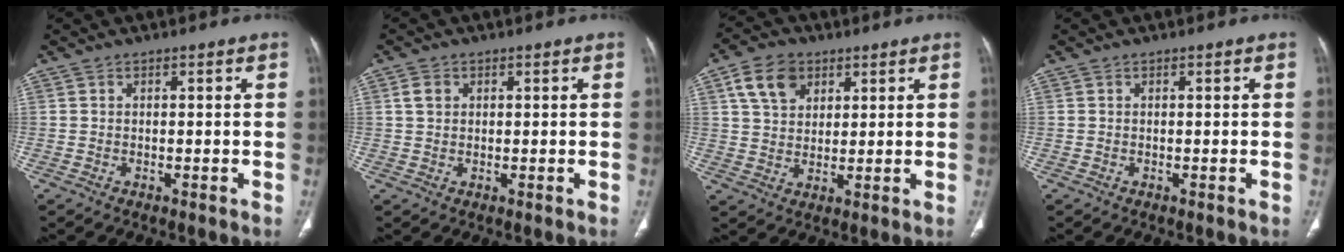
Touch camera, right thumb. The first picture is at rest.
{"total": 2.4, "force": [0.8, 1.9, 1.2], "torque": [-0.016, 0.002, 0.017]}
{"total": 8.5, "force": [3.9, 6.1, 4.4], "torque": [-0.058, -0.008, 0.073]}
{"total": 0.0}